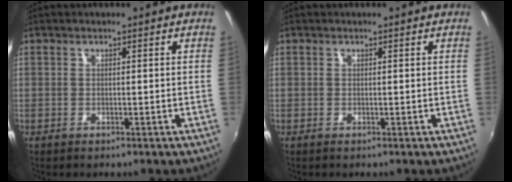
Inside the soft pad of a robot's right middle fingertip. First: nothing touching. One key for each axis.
{"total": 0.0}